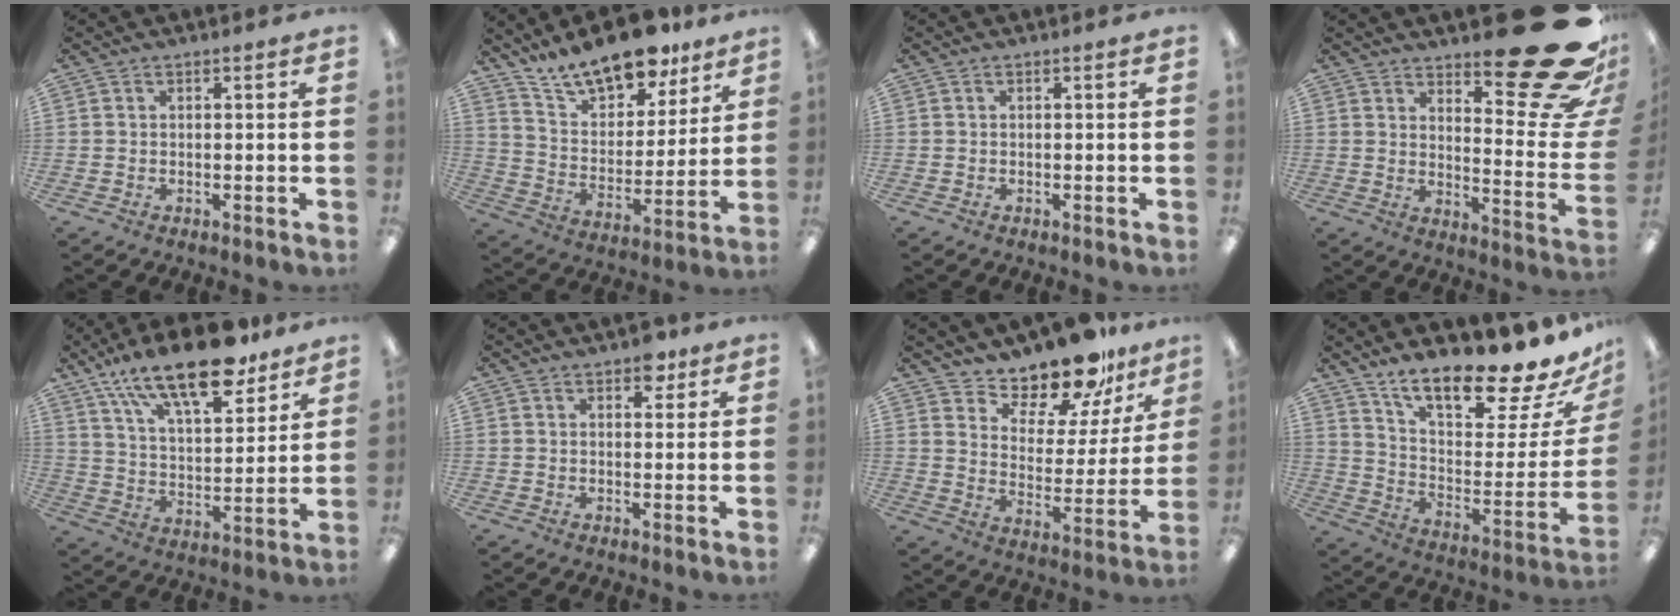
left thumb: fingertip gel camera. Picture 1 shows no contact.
{"total": 17.1, "force": [14.2, 6.6, 6.8], "torque": [-0.127, -0.095, 0.253]}
{"total": 0.0}
{"total": 23.4, "force": [15.8, 7.4, 15.6], "torque": [-0.182, -0.116, 0.254]}
{"total": 20.1, "force": [14.6, 7.2, 11.7], "torque": [-0.195, -0.080, 0.249]}
{"total": 4.4, "force": [3.1, 2.4, 2.1], "torque": [-0.015, -0.008, 0.050]}
{"total": 15.0, "force": [13.7, 4.5, 4.2], "torque": [-0.079, -0.118, 0.241]}
{"total": 18.7, "force": [15.8, 4.2, 9.1], "torque": [-0.132, -0.130, 0.263]}